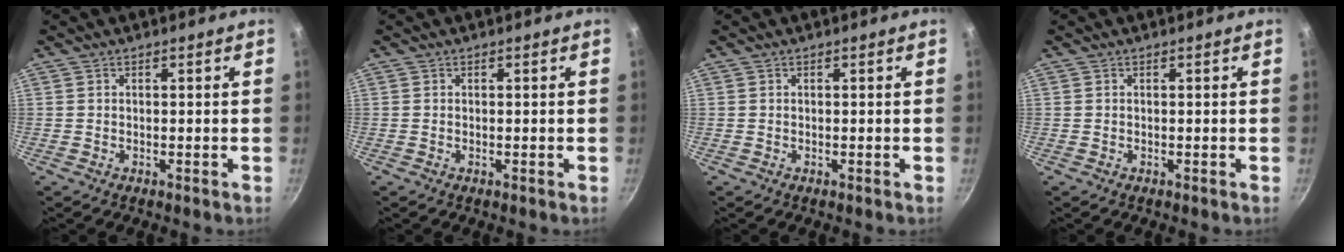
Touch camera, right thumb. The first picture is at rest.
{"total": 0.0}
{"total": 0.0}
{"total": 0.0}